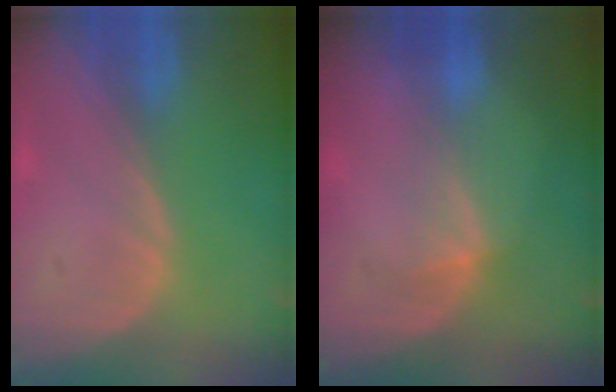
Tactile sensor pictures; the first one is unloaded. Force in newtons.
{"total": 2.7, "press": 2.4, "slide": 1.2}